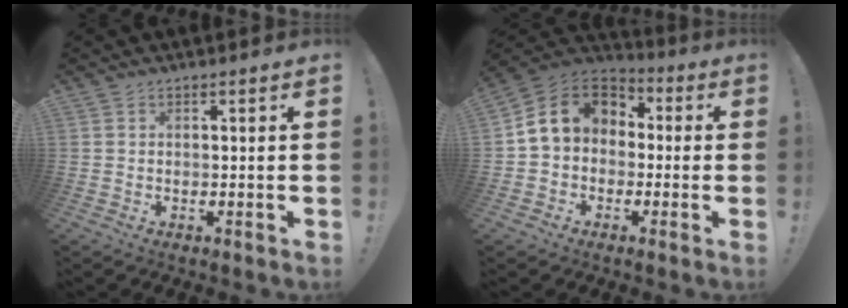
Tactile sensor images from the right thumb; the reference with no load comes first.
{"total": 11.1, "force": [1.7, 9.0, 6.1], "torque": [-0.113, 0.008, 0.035]}